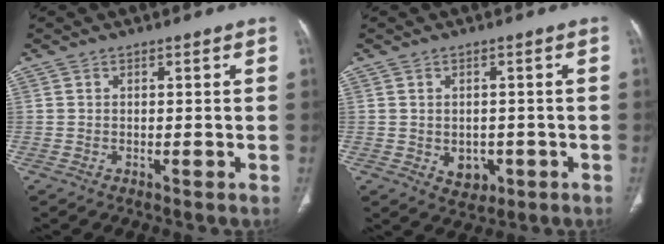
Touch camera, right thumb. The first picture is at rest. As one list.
[{"total": 4.5, "force": [-1.1, 3.5, 2.6], "torque": [-0.020, 0.005, -0.002]}]